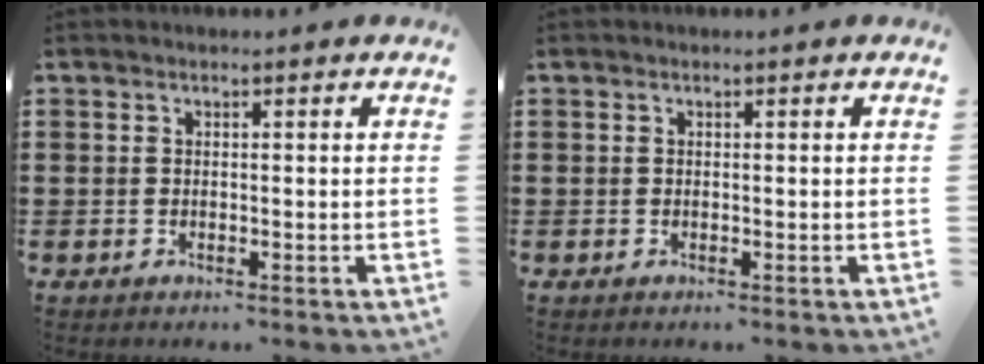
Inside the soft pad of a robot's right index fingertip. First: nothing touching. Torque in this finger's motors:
{"motor_torque": [0.00, 0.00, 0.00, 0.00]}